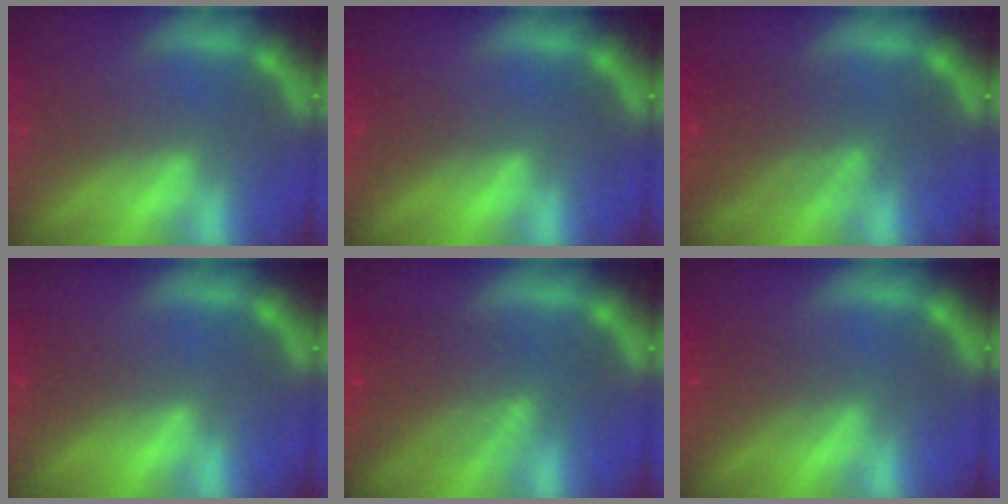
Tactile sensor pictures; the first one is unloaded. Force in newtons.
{"total": 1.5}
{"total": 5.5}
{"total": 1.5}
{"total": 6.6}
{"total": 2.5}